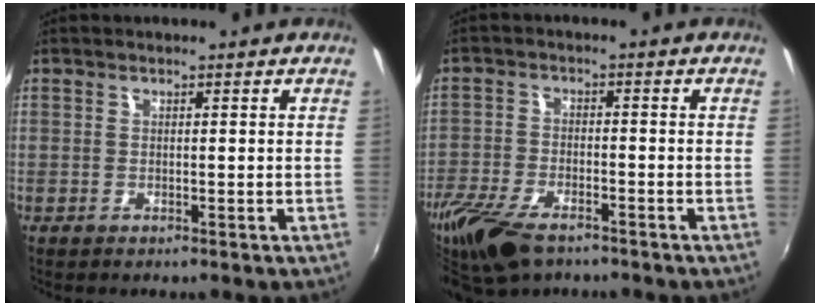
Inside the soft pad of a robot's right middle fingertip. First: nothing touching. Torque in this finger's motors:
{"motor_torque": [1.19, -0.95, 0.60, 0.17]}